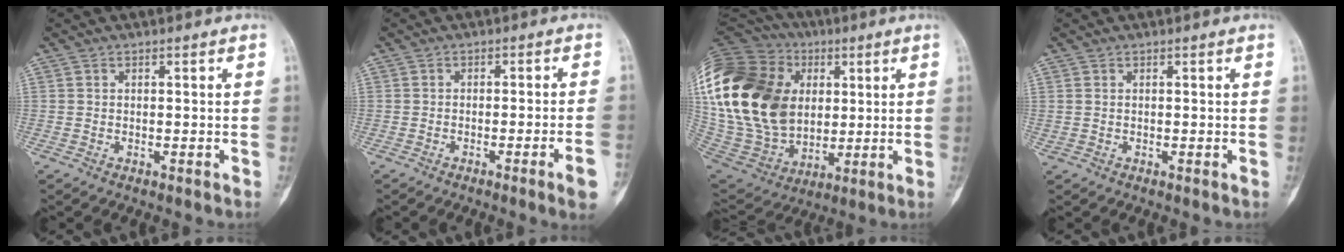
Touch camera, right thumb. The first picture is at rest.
{"total": 5.3, "force": [-2.4, -0.3, 4.6], "torque": [-0.069, 0.006, -0.035]}
{"total": 36.2, "force": [6.3, 25.9, 24.5], "torque": [-0.541, 0.036, 0.133]}
{"total": 0.7, "force": [0.3, 0.3, 0.5], "torque": [-0.016, -0.003, 0.008]}